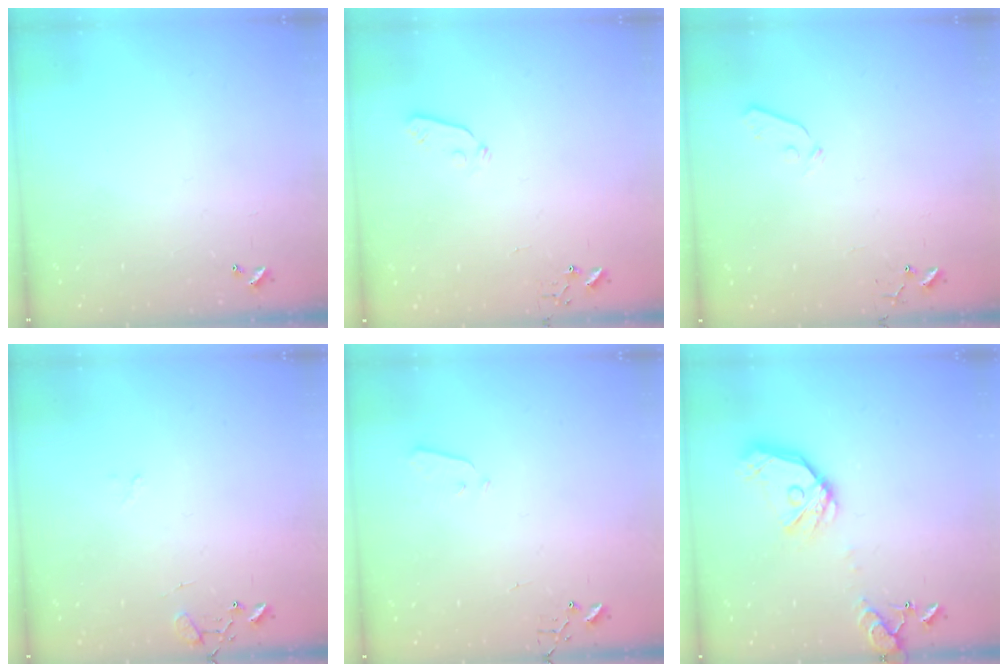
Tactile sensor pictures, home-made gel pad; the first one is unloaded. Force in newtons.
{"total": 3.5, "press": 3.3, "slide": 1.0}
{"total": 3.7, "press": 3.6, "slide": 0.6}
{"total": 9.3, "press": 9.3, "slide": 0.7}
{"total": 2.2, "press": 2.1, "slide": 0.3}
{"total": 16.8, "press": 16.6, "slide": 2.9}